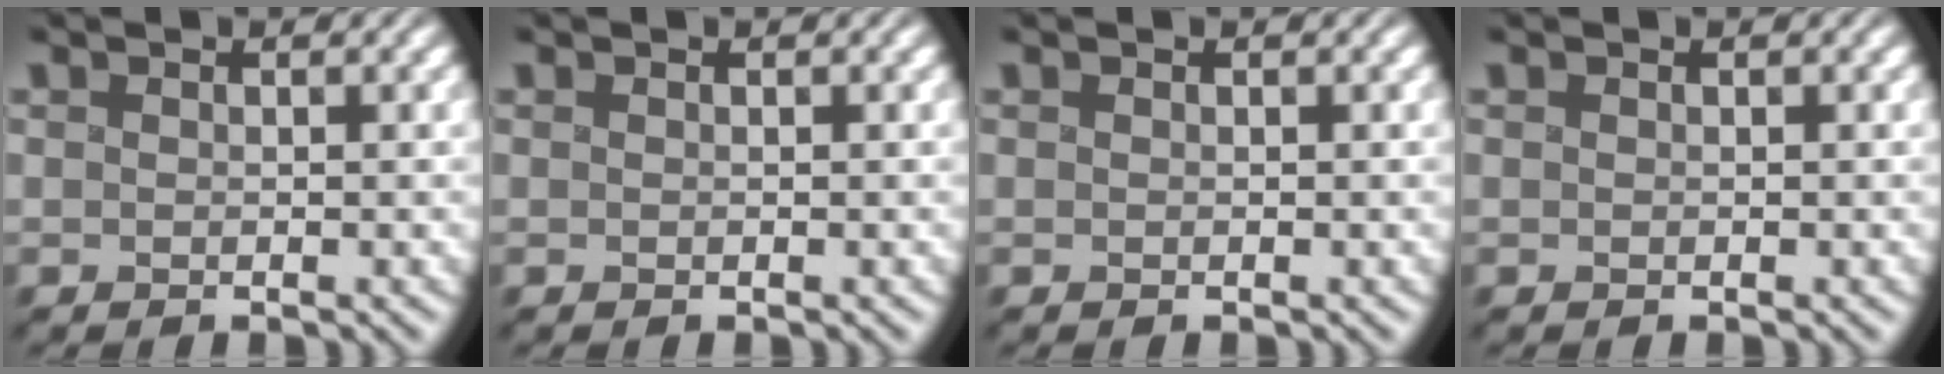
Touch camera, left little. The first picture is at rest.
{"total": 0.0}
{"total": 0.0}
{"total": 0.0}